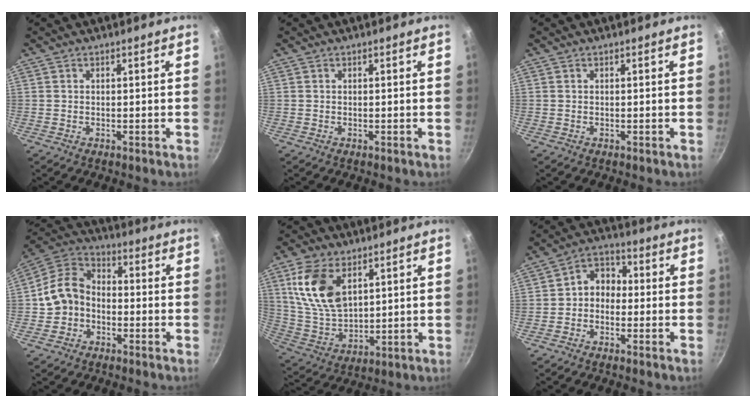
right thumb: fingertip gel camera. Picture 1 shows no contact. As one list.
[{"total": 0.0}, {"total": 0.0}, {"total": 9.8, "force": [-2.2, 7.8, 5.5], "torque": [-0.080, 0.044, -0.059]}, {"total": 14.2, "force": [5.6, 8.3, 10.0], "torque": [-0.182, -0.025, 0.122]}, {"total": 6.2, "force": [-0.8, 5.0, 3.6], "torque": [-0.025, 0.027, -0.032]}]